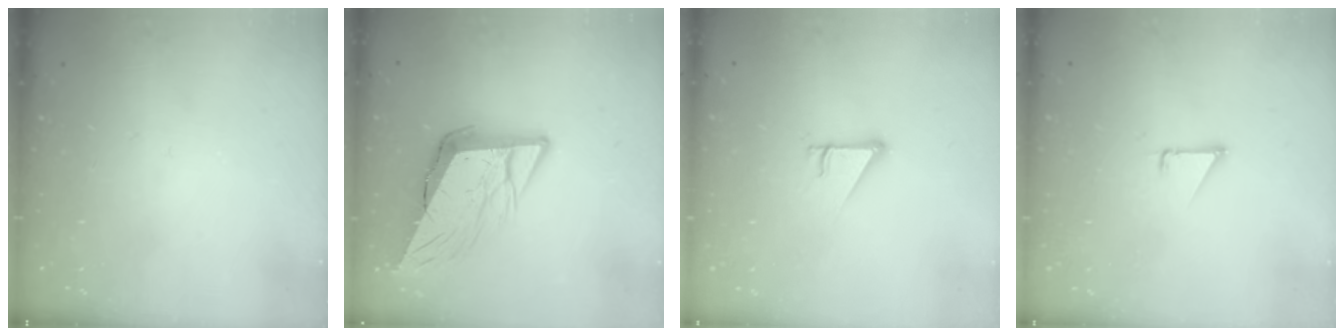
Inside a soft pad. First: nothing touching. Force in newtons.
{"total": 12.3, "press": 11.7, "slide": 3.6}
{"total": 2.5, "press": 2.5, "slide": 0.2}
{"total": 1.3, "press": 1.3, "slide": 0.1}